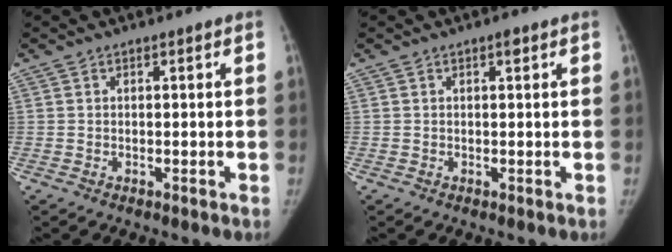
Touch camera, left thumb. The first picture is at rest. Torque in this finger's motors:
{"motor_torque": [0.26, 0.12, 0.20, -0.11, 0.04]}